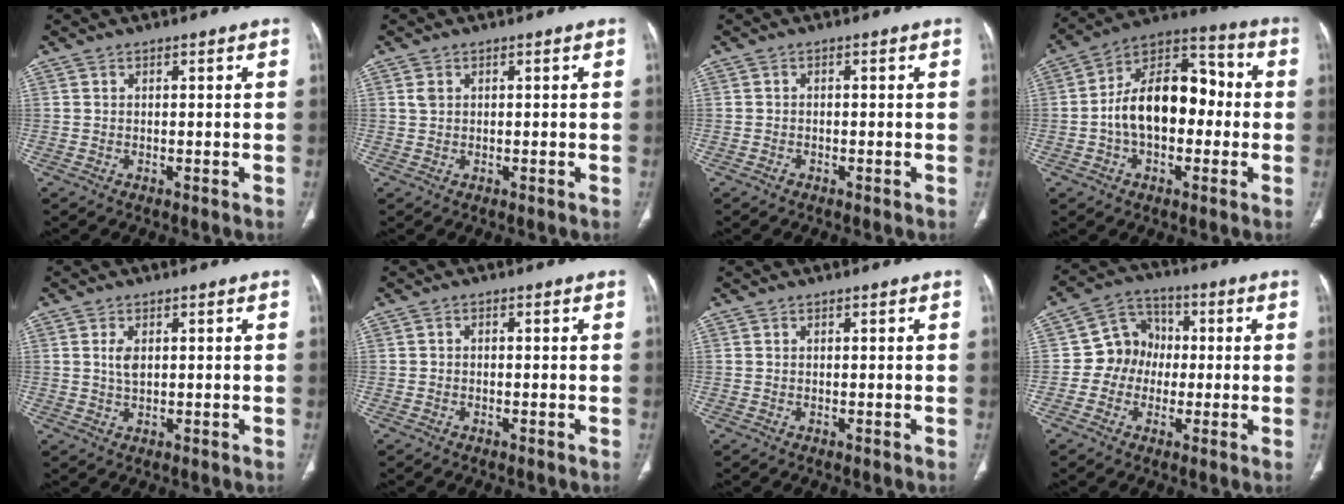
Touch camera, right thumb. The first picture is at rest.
{"total": 1.4, "force": [0.6, 1.0, 0.8], "torque": [-0.017, 0.003, 0.016]}
{"total": 0.7, "force": [-0.5, 0.5, 0.2], "torque": [-0.004, 0.001, -0.012]}
{"total": 17.1, "force": [-1.1, 10.7, 13.3], "torque": [-0.197, 0.047, -0.028]}
{"total": 2.8, "force": [0.7, 1.5, 2.3], "torque": [-0.044, -0.003, 0.017]}
{"total": 0.6, "force": [-0.3, 0.4, 0.3], "torque": [-0.003, 0.002, -0.010]}
{"total": 0.0}
{"total": 8.7, "force": [-0.8, 7.9, 3.5], "torque": [-0.021, 0.026, -0.028]}